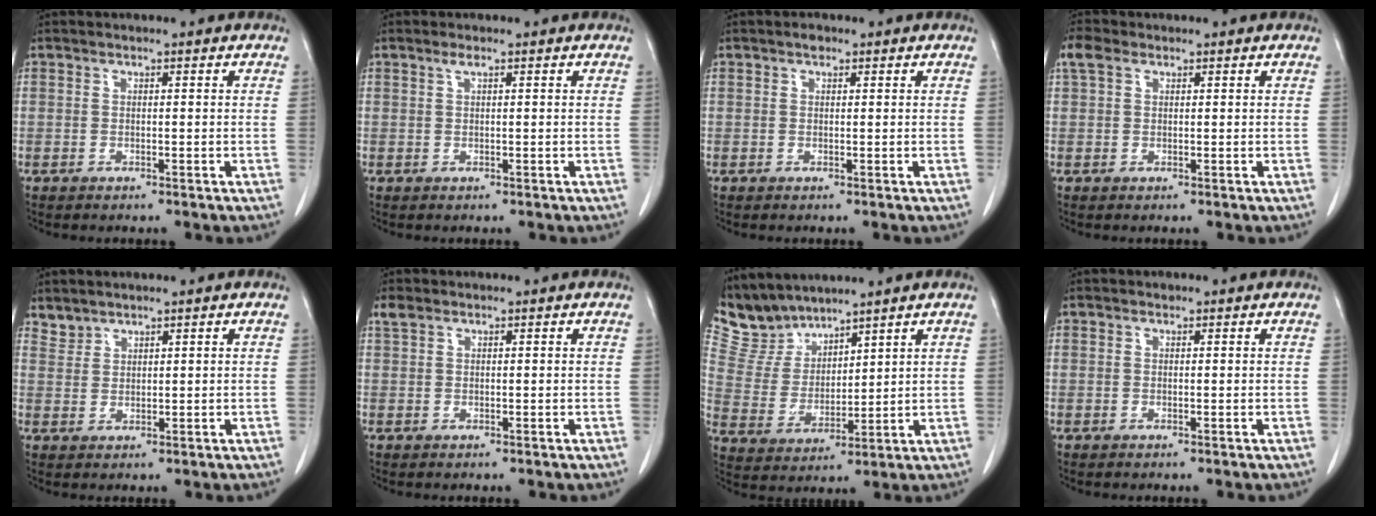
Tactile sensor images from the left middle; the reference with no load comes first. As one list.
[{"total": 0.8, "force": [0.5, 0.0, 0.7], "torque": [-0.017, 0.004, 0.011]}, {"total": 0.8, "force": [0.6, 0.4, 0.4], "torque": [-0.009, 0.001, 0.007]}, {"total": 2.6, "force": [1.4, 1.6, 1.4], "torque": [-0.039, 0.022, 0.031]}, {"total": 2.0, "force": [1.9, 0.6, -0.3], "torque": [0.006, 0.007, 0.040]}, {"total": 1.3, "force": [1.0, 0.6, 0.6], "torque": [-0.019, 0.014, 0.025]}, {"total": 7.2, "force": [7.0, 2.0, 0.0], "torque": [-0.016, 0.008, 0.161]}, {"total": 0.5, "force": [0.4, 0.2, 0.1], "torque": [-0.007, -0.003, 0.005]}]